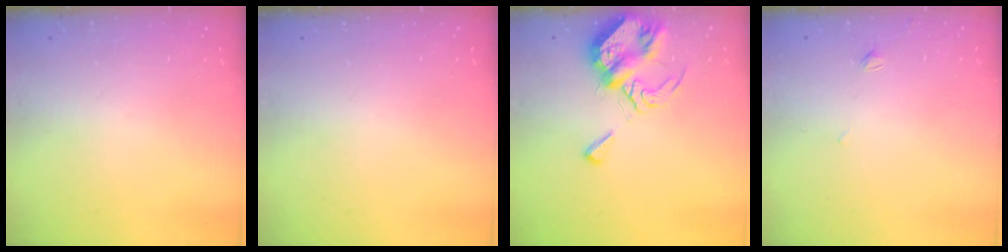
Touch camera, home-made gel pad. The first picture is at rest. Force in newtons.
{"total": 0.0}
{"total": 8.4, "press": 8.4, "slide": 0.4}
{"total": 1.7, "press": 1.6, "slide": 0.5}